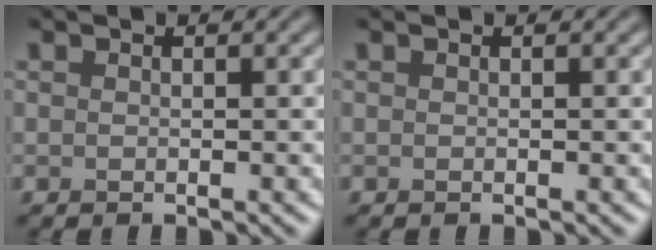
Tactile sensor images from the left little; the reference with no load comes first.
{"total": 0.0}